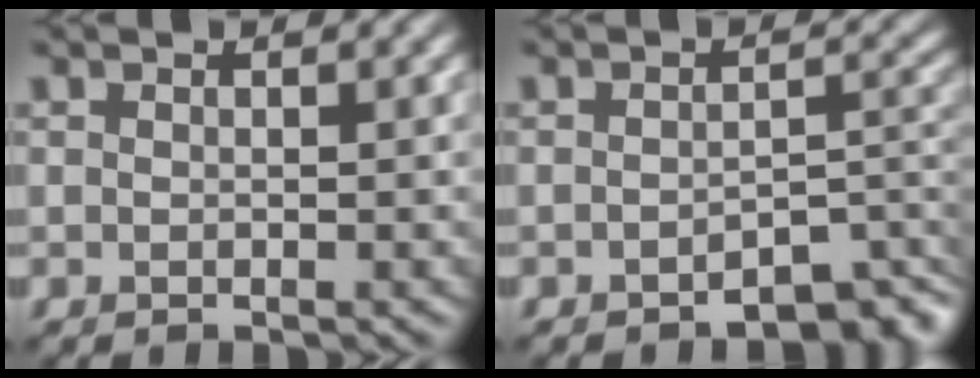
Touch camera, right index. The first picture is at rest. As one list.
[{"total": 4.3, "force": [-3.2, 1.5, 2.5], "torque": [-0.024, 0.004, -0.043]}]